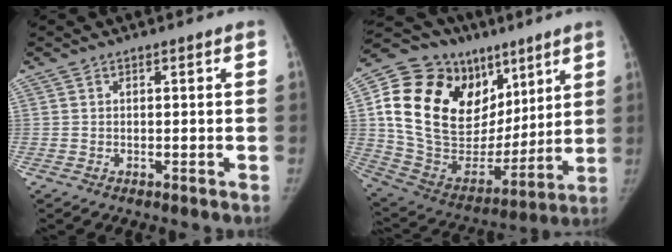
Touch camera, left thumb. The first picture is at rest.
{"total": 30.7, "force": [11.9, 20.3, 19.7], "torque": [-0.324, 0.011, 0.222]}